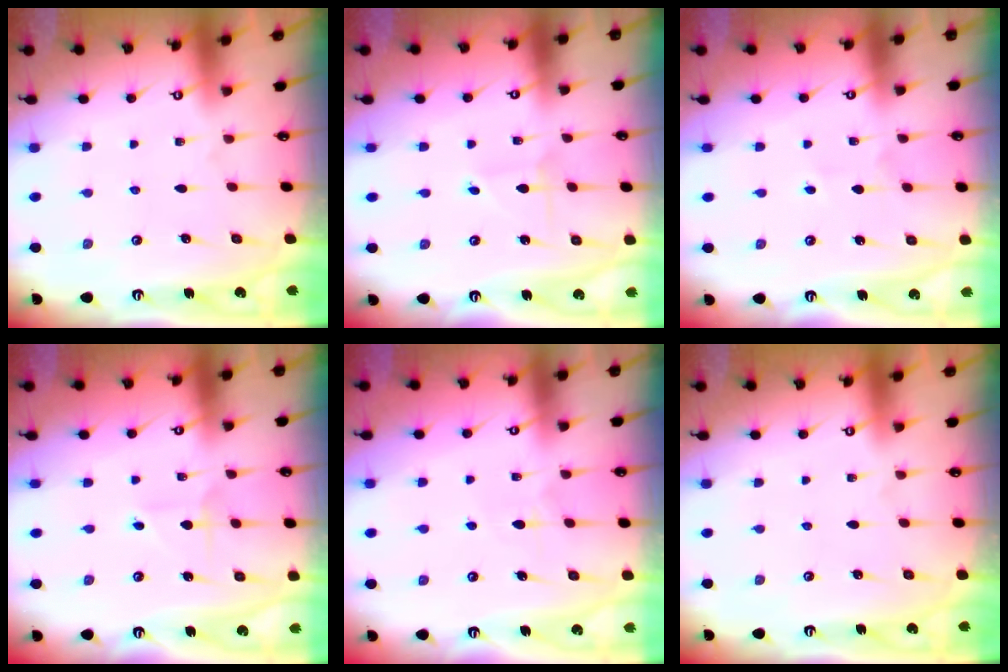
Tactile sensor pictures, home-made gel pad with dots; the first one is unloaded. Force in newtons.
{"total": 2.0, "press": 2.0, "slide": 0.2}
{"total": 1.9, "press": 1.9, "slide": 0.5}
{"total": 2.7, "press": 2.7, "slide": 0.2}
{"total": 4.9, "press": 4.9, "slide": 0.3}
{"total": 0.0}